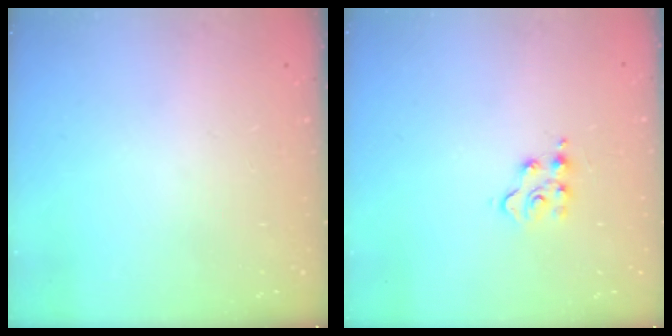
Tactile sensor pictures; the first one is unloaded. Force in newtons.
{"total": 4.8, "press": 4.8, "slide": 0.3}